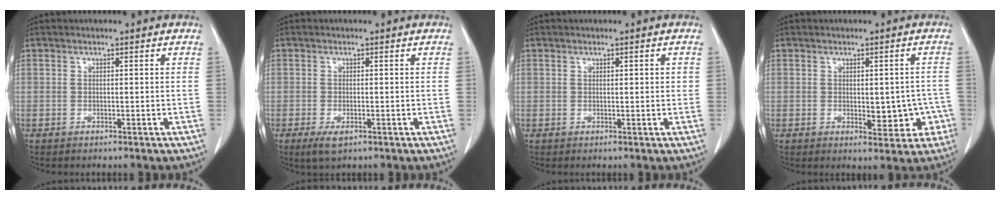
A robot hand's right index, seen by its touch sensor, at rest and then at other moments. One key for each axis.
{"total": 2.5, "fx": -1.3, "fy": 0.9, "fz": 2.0, "tx": -0.037, "ty": -0.004, "tz": -0.018}
{"total": 1.3, "fx": 0.4, "fy": 0.5, "fz": 1.2, "tx": -0.016, "ty": 0.005, "tz": 0.005}
{"total": 5.5, "fx": -1.1, "fy": 2.9, "fz": 4.6, "tx": -0.040, "ty": 0.007, "tz": -0.006}